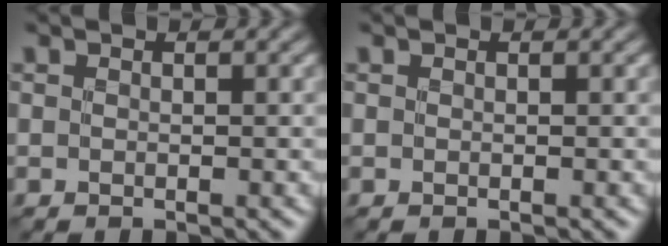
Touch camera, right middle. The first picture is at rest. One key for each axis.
{"total": 0.0}